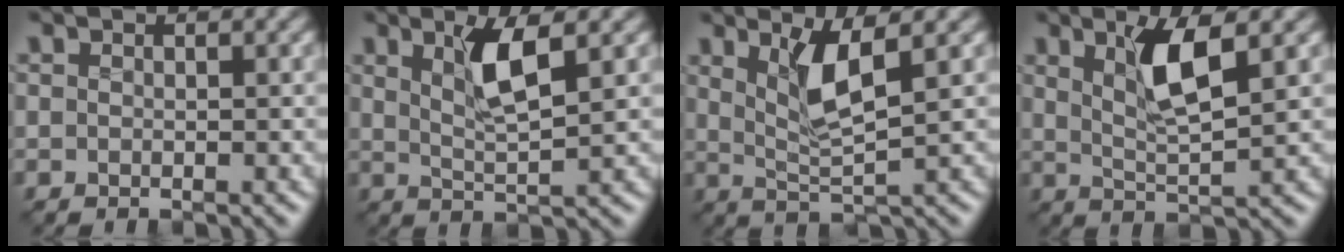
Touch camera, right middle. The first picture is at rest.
{"total": 3.8, "force": [1.5, 0.7, 3.4], "torque": [-0.071, -0.004, 0.029]}
{"total": 4.1, "force": [1.4, 0.8, 3.7], "torque": [-0.080, -0.009, 0.030]}
{"total": 4.5, "force": [1.7, 0.9, 4.0], "torque": [-0.083, -0.006, 0.032]}